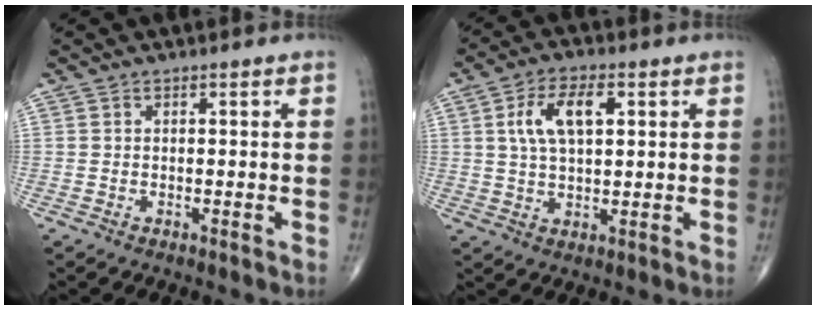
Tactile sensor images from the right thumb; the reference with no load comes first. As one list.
[{"total": 9.0, "force": [2.5, 4.4, 7.4], "torque": [-0.135, 0.004, 0.046]}]